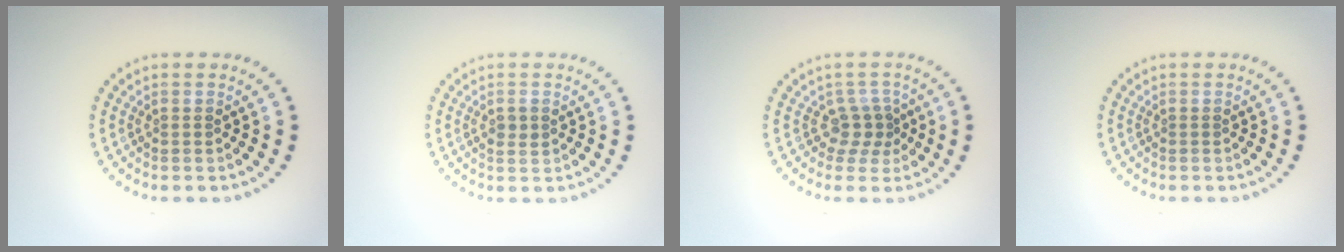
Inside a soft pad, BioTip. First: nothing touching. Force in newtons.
{"total": 1.2, "press": 1.2, "slide": 0.2}
{"total": 2.2, "press": 1.5, "slide": 1.6}
{"total": 0.0}